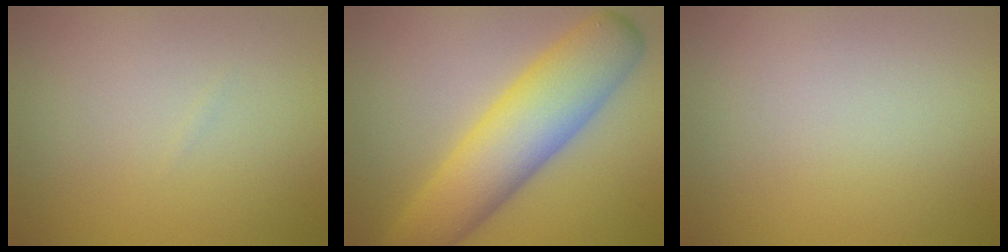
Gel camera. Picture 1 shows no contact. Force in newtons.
{"total": 7.7, "press": 7.7, "slide": 0.3}
{"total": 0.0}